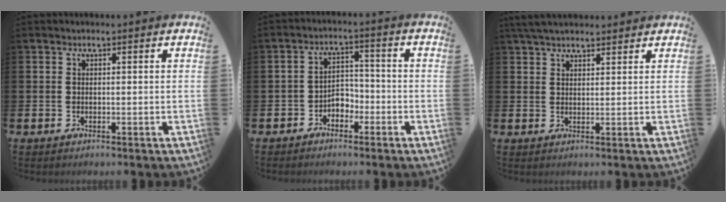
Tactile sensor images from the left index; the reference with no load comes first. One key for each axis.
{"total": 2.9, "fx": -2.2, "fy": 1.7, "fz": 0.6, "tx": -0.024, "ty": 0.006, "tz": -0.050}
{"total": 4.0, "fx": 3.6, "fy": 1.0, "fz": 1.3, "tx": -0.031, "ty": -0.006, "tz": 0.067}